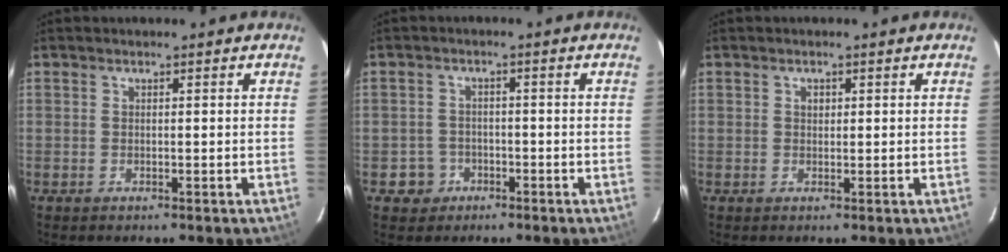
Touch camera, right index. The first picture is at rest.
{"total": 4.1, "force": [-1.9, 3.6, 0.0], "torque": [-0.009, 0.017, -0.029]}
{"total": 1.1, "force": [0.3, 1.0, 0.5], "torque": [-0.006, 0.005, 0.006]}